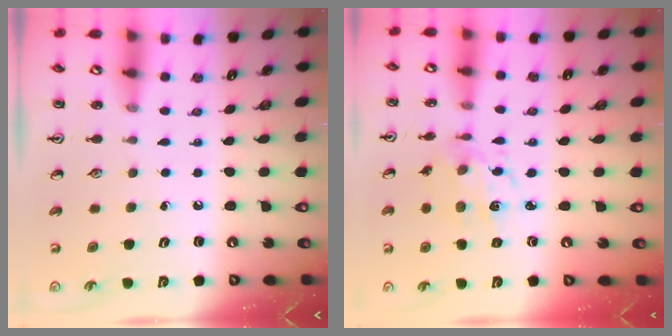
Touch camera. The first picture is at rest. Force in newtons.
{"total": 7.3, "press": 7.3, "slide": 0.4}